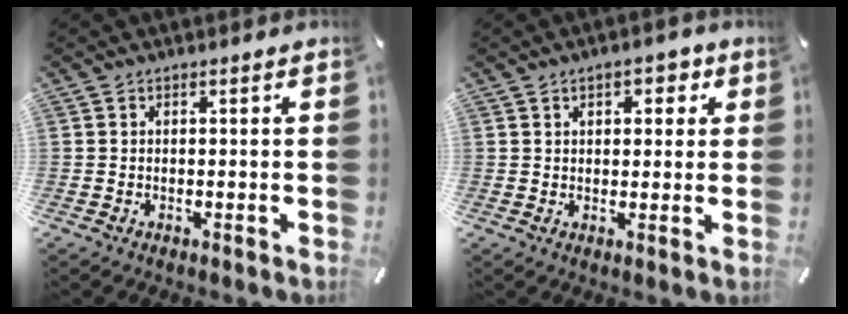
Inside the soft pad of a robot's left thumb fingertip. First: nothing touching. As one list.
[{"total": 4.8, "force": [1.9, 2.9, 3.3], "torque": [-0.038, -0.003, 0.024]}]